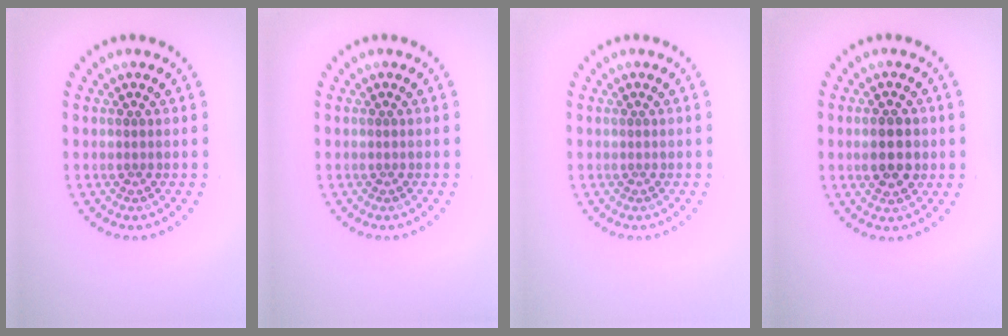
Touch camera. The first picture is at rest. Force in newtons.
{"total": 0.0}
{"total": 0.0}
{"total": 4.2, "press": 4.2, "slide": 0.1}